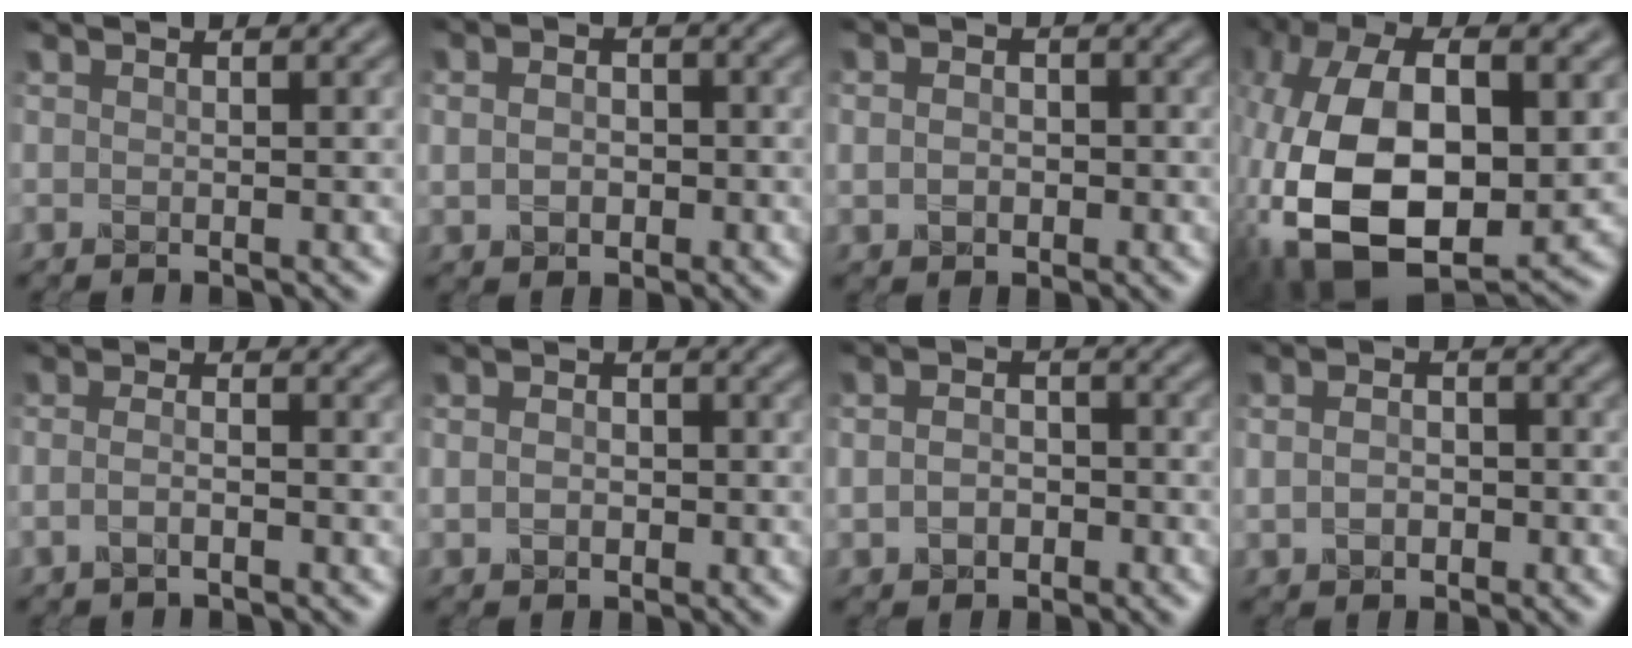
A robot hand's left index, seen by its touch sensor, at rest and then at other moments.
{"total": 2.6, "force": [0.0, 2.0, 1.6], "torque": [-0.031, 0.002, -0.003]}
{"total": 2.1, "force": [-0.1, 1.7, 1.3], "torque": [-0.023, 0.003, -0.005]}
{"total": 18.4, "force": [-1.6, 10.7, 14.8], "torque": [-0.318, -0.011, -0.021]}
{"total": 1.6, "force": [-0.6, 0.7, 1.3], "torque": [-0.028, 0.003, -0.015]}
{"total": 2.0, "force": [-0.1, 1.6, 1.1], "torque": [-0.018, 0.003, -0.007]}
{"total": 2.6, "force": [-0.6, 2.0, 1.5], "torque": [-0.032, 0.001, -0.016]}
{"total": 2.5, "force": [-0.3, 1.9, 1.7], "torque": [-0.036, 0.002, -0.009]}